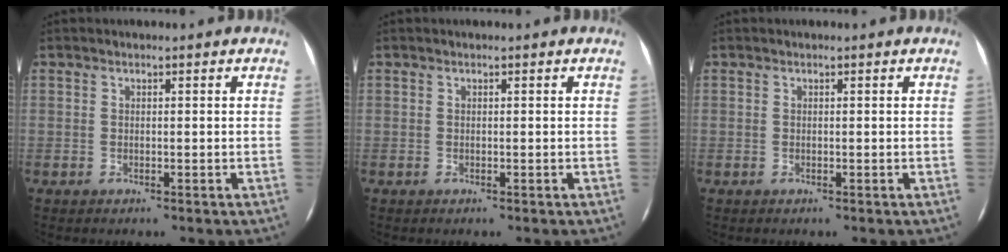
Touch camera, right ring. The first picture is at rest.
{"total": 0.0}
{"total": 0.0}